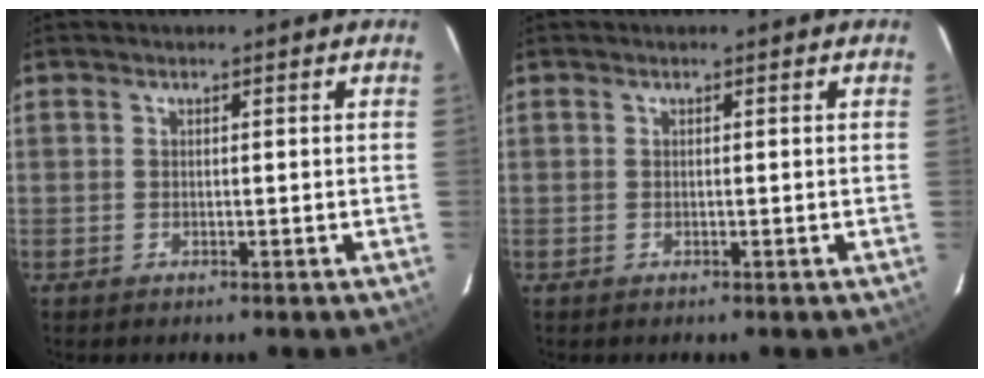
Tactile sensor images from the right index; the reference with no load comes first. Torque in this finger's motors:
{"motor_torque": [0.00, 0.00, 0.00, 0.00]}